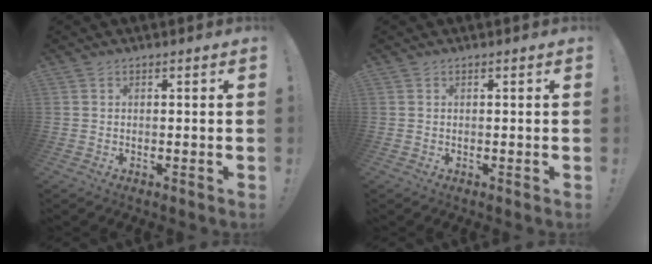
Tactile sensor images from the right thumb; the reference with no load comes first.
{"total": 0.0}